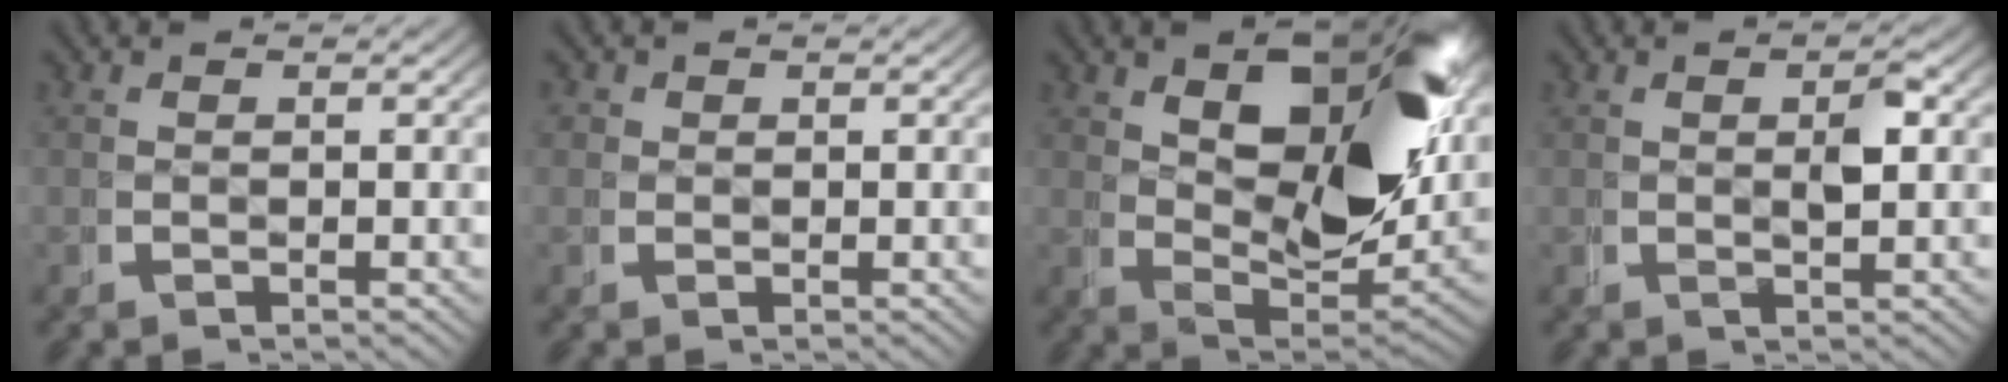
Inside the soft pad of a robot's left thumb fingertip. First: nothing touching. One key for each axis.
{"total": 1.5, "fx": 0.5, "fy": 1.3, "fz": 0.4, "tx": -0.012, "ty": -0.009, "tz": 0.010}
{"total": 15.1, "fx": 2.9, "fy": 7.2, "fz": 12.9, "tx": -0.194, "ty": -0.033, "tz": 0.065}
{"total": 2.1, "fx": 0.5, "fy": 0.3, "fz": 2.0, "tx": -0.039, "ty": 0.000, "tz": 0.012}